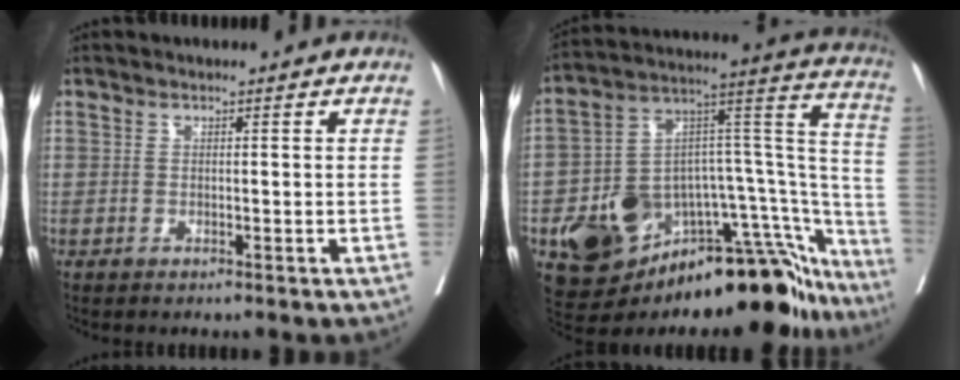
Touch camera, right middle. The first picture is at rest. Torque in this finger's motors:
{"motor_torque": [1.07, -1.07, 0.31, 0.17]}